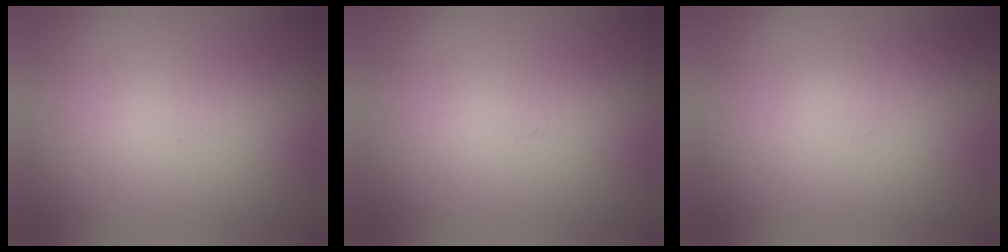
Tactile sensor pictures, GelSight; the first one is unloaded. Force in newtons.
{"total": 0.0}
{"total": 1.1}